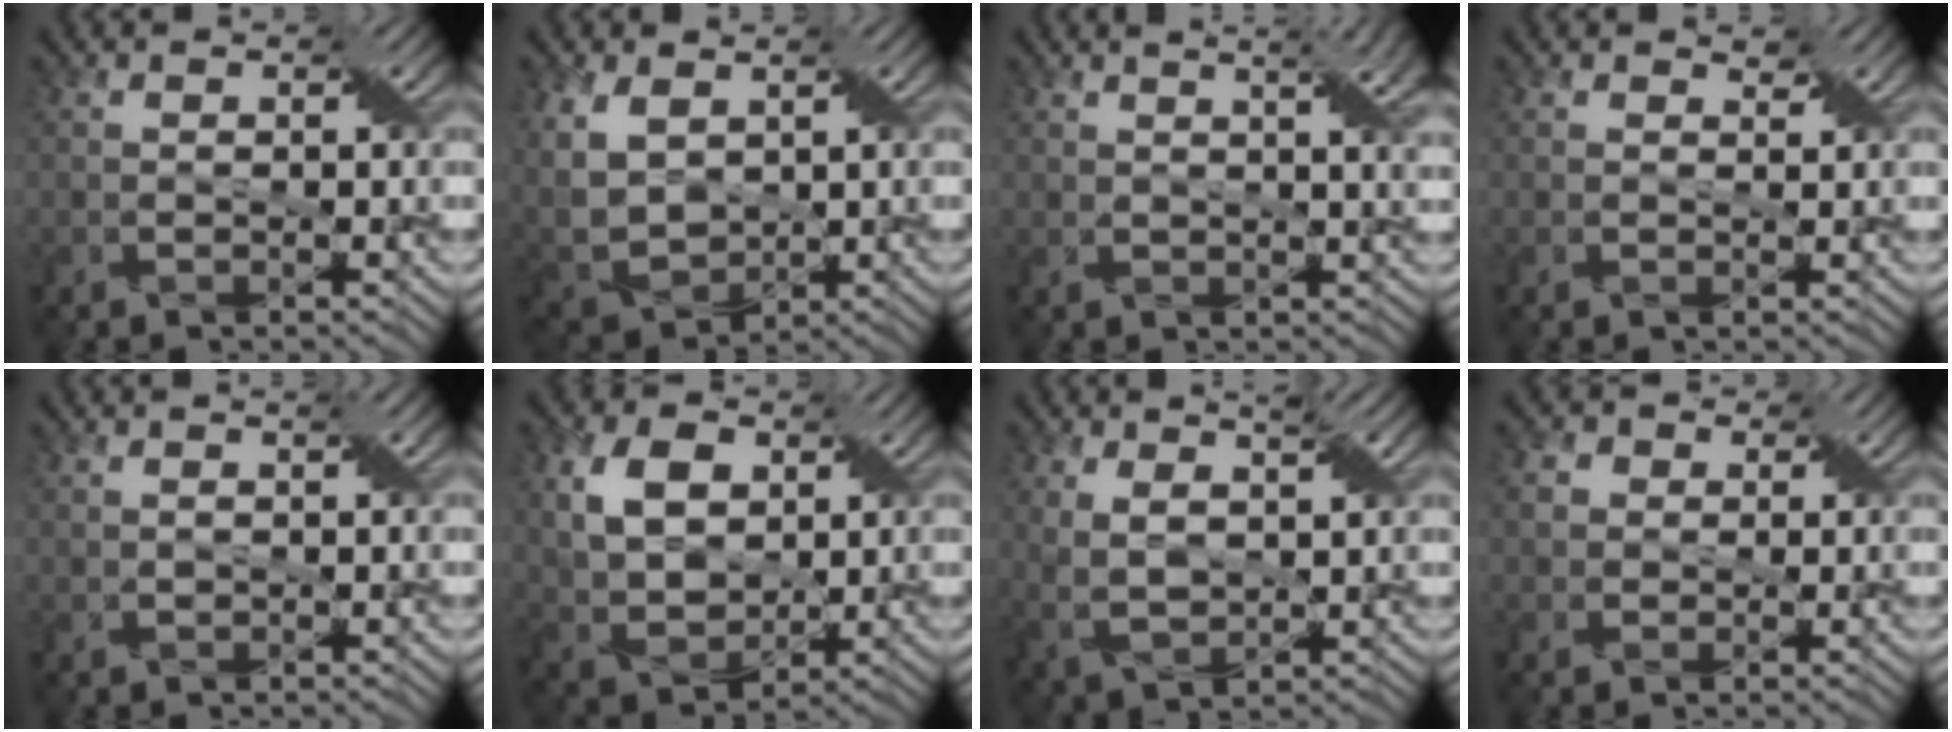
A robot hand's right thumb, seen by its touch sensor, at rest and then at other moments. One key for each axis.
{"total": 9.5, "fx": 2.9, "fy": 6.4, "fz": 6.4, "tx": -0.182, "ty": -0.002, "tz": 0.059}
{"total": 6.9, "fx": 3.6, "fy": 1.9, "fz": 5.6, "tx": -0.059, "ty": 0.026, "tz": 0.032}
{"total": 1.0, "fx": 0.9, "fy": 0.2, "fz": 0.2, "tx": -0.008, "ty": -0.001, "tz": 0.016}
{"total": 0.8, "fx": 0.5, "fy": 0.1, "fz": 0.7, "tx": -0.016, "ty": 0.004, "tz": 0.009}
{"total": 9.4, "fx": 2.7, "fy": 6.4, "fz": 6.3, "tx": -0.153, "ty": 0.002, "tz": 0.052}
{"total": 5.7, "fx": 2.4, "fy": 2.5, "fz": 4.6, "tx": -0.109, "ty": 0.001, "tz": 0.045}
{"total": 3.5, "fx": 1.0, "fy": 3.1, "fz": 1.2, "tx": -0.038, "ty": 0.004, "tz": 0.000}